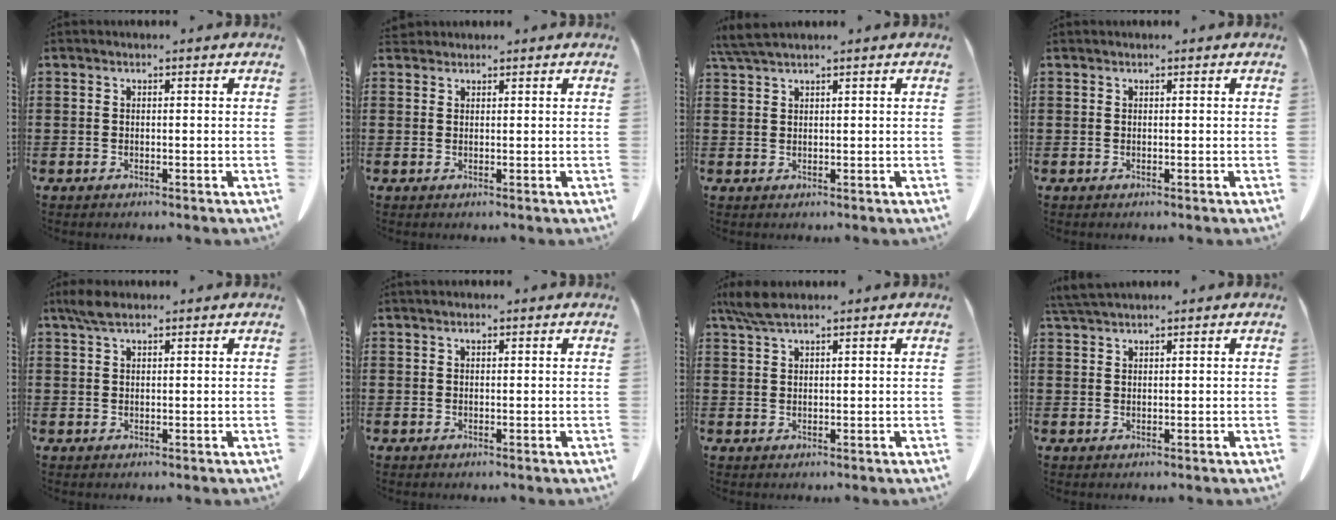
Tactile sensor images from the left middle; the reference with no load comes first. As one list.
[{"total": 1.4, "force": [1.3, 0.5, 0.2], "torque": [-0.008, 0.002, 0.027]}, {"total": 2.6, "force": [2.1, 0.0, 1.5], "torque": [-0.034, 0.001, 0.042]}, {"total": 0.0}, {"total": 2.9, "force": [1.9, 1.0, 1.9], "torque": [-0.043, 0.004, 0.035]}, {"total": 0.5, "force": [0.3, 0.3, 0.3], "torque": [-0.009, 0.001, 0.006]}, {"total": 3.5, "force": [2.5, 0.8, 2.4], "torque": [-0.053, 0.003, 0.046]}, {"total": 2.4, "force": [2.1, 0.1, 1.1], "torque": [-0.027, 0.002, 0.041]}]